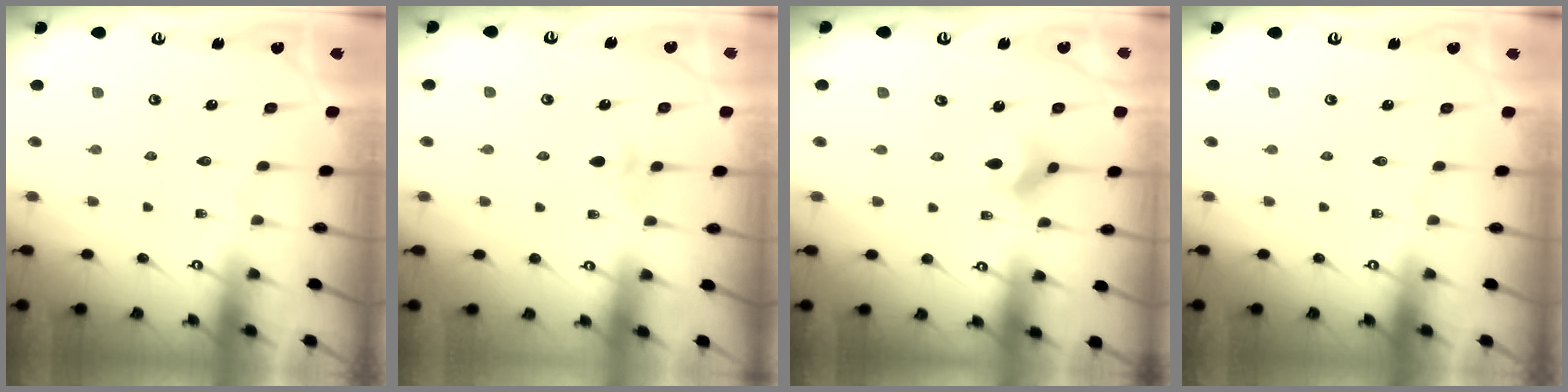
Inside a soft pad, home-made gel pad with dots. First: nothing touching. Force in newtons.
{"total": 2.5, "press": 2.4, "slide": 0.6}
{"total": 3.7, "press": 3.7, "slide": 0.6}
{"total": 0.0}